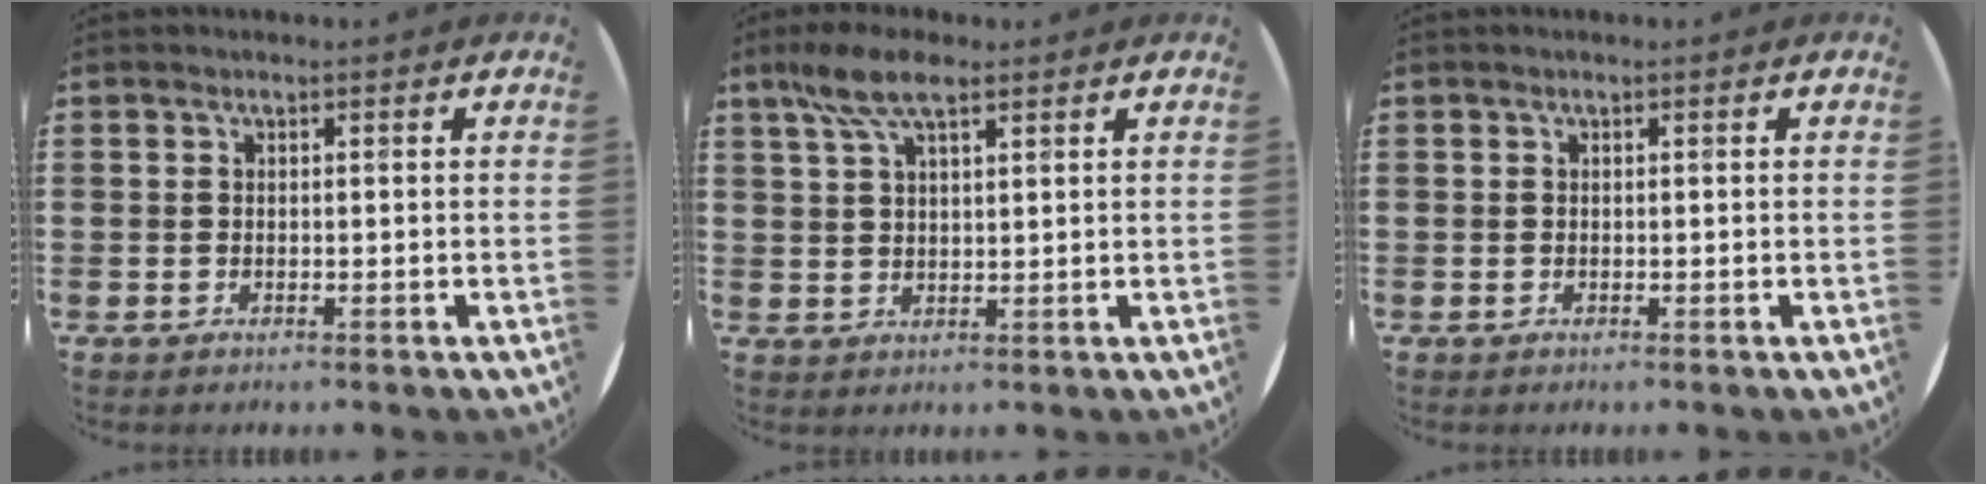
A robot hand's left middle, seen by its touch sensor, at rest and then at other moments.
{"total": 6.6, "force": [4.2, 2.2, 4.6], "torque": [-0.100, 0.007, 0.075]}
{"total": 0.0}